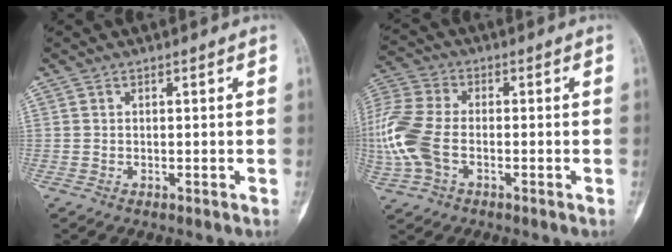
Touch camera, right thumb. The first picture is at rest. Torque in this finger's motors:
{"motor_torque": [0.77, 2.00, 0.85, -0.42, 0.15]}